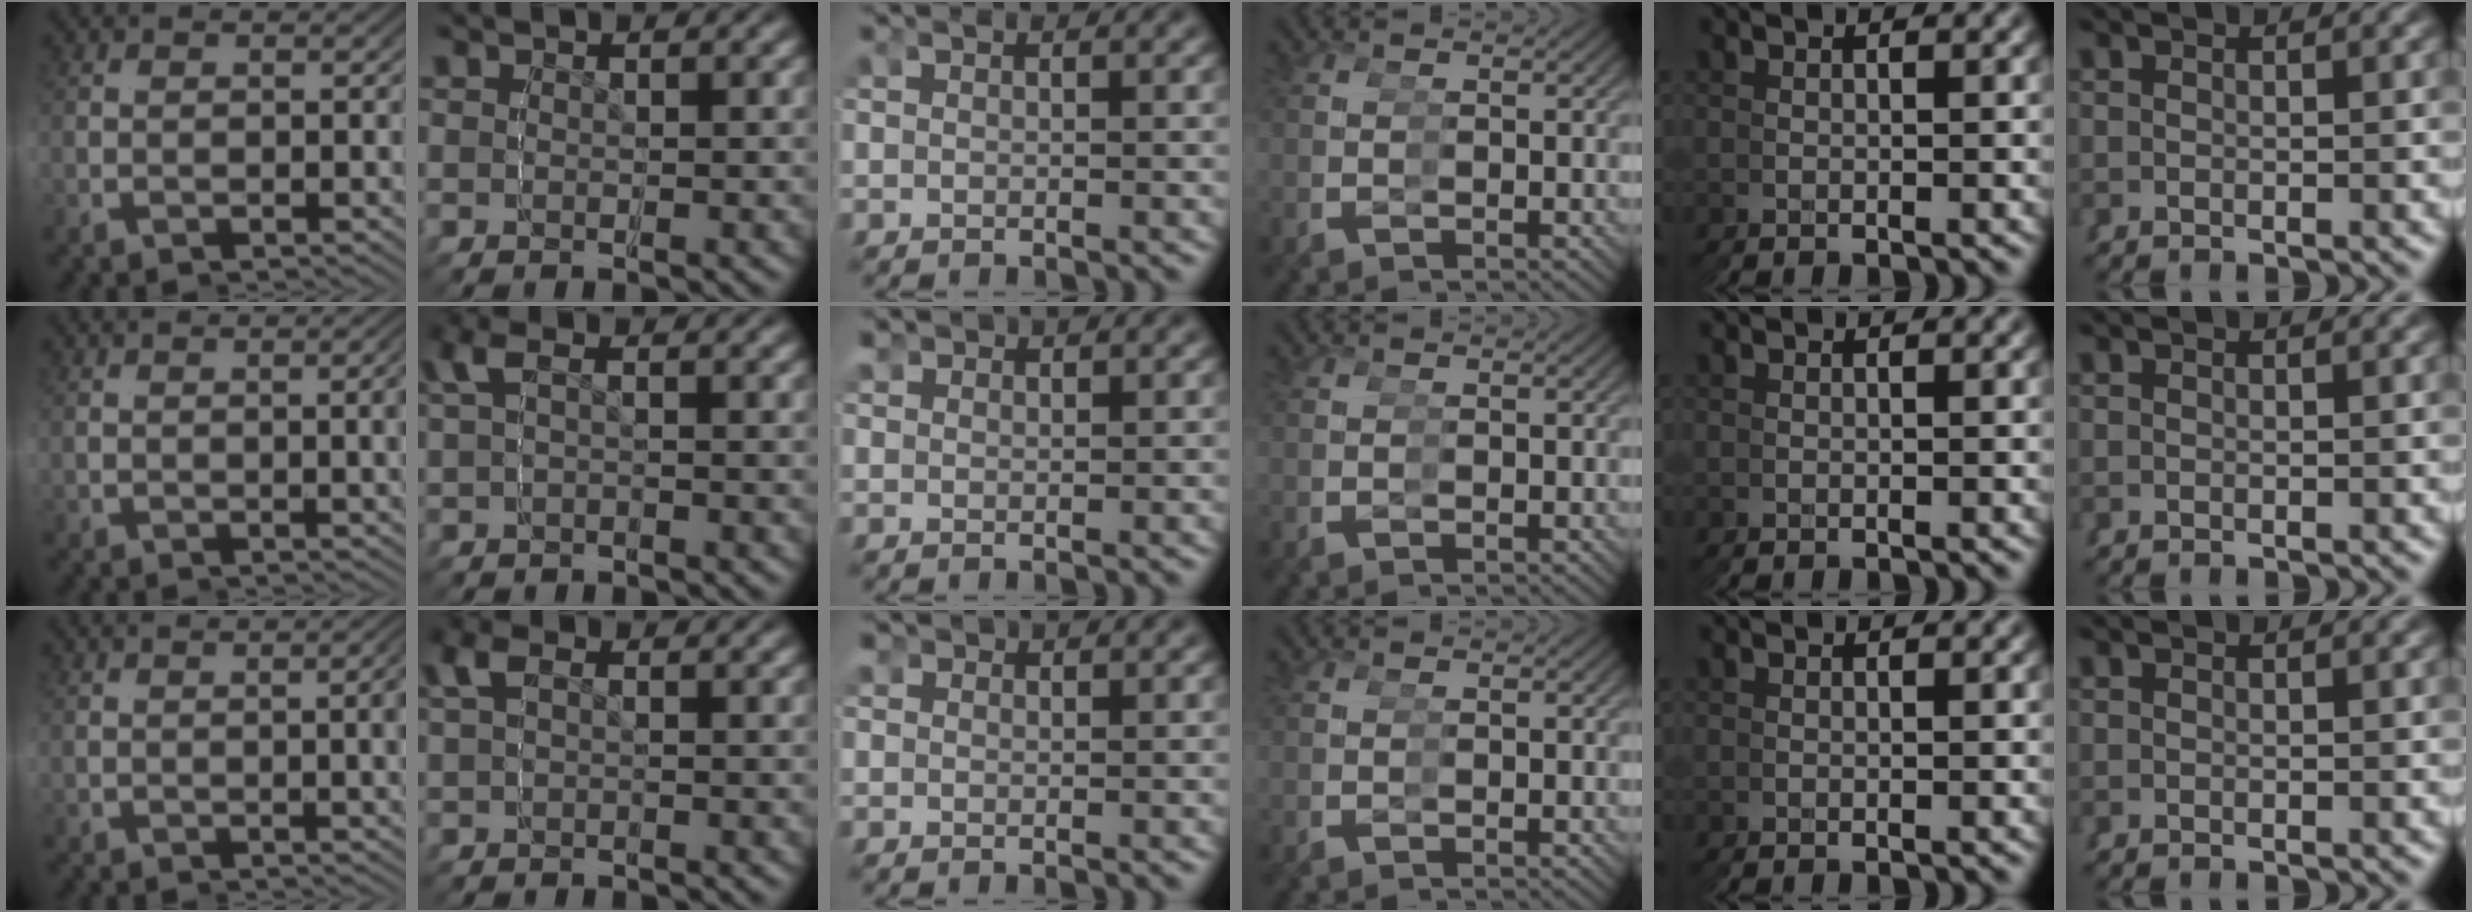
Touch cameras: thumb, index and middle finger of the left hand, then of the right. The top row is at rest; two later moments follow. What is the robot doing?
{"motion": "grasp_and_lifting", "object": "glasses"}